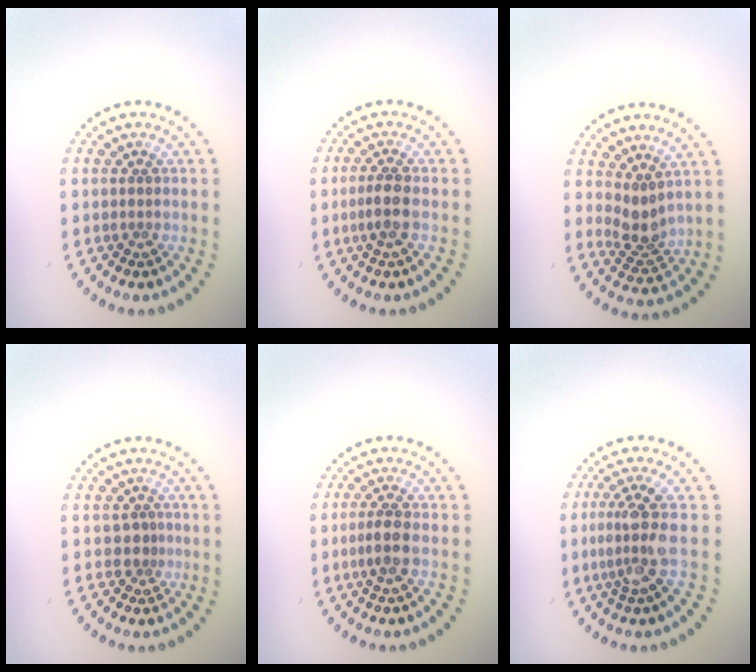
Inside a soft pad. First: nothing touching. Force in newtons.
{"total": 1.9, "press": 1.8, "slide": 0.8}
{"total": 2.6, "press": 2.0, "slide": 1.7}
{"total": 1.1, "press": 0.7, "slide": 0.9}
{"total": 1.9, "press": 1.8, "slide": 0.8}
{"total": 3.5, "press": 2.6, "slide": 2.4}